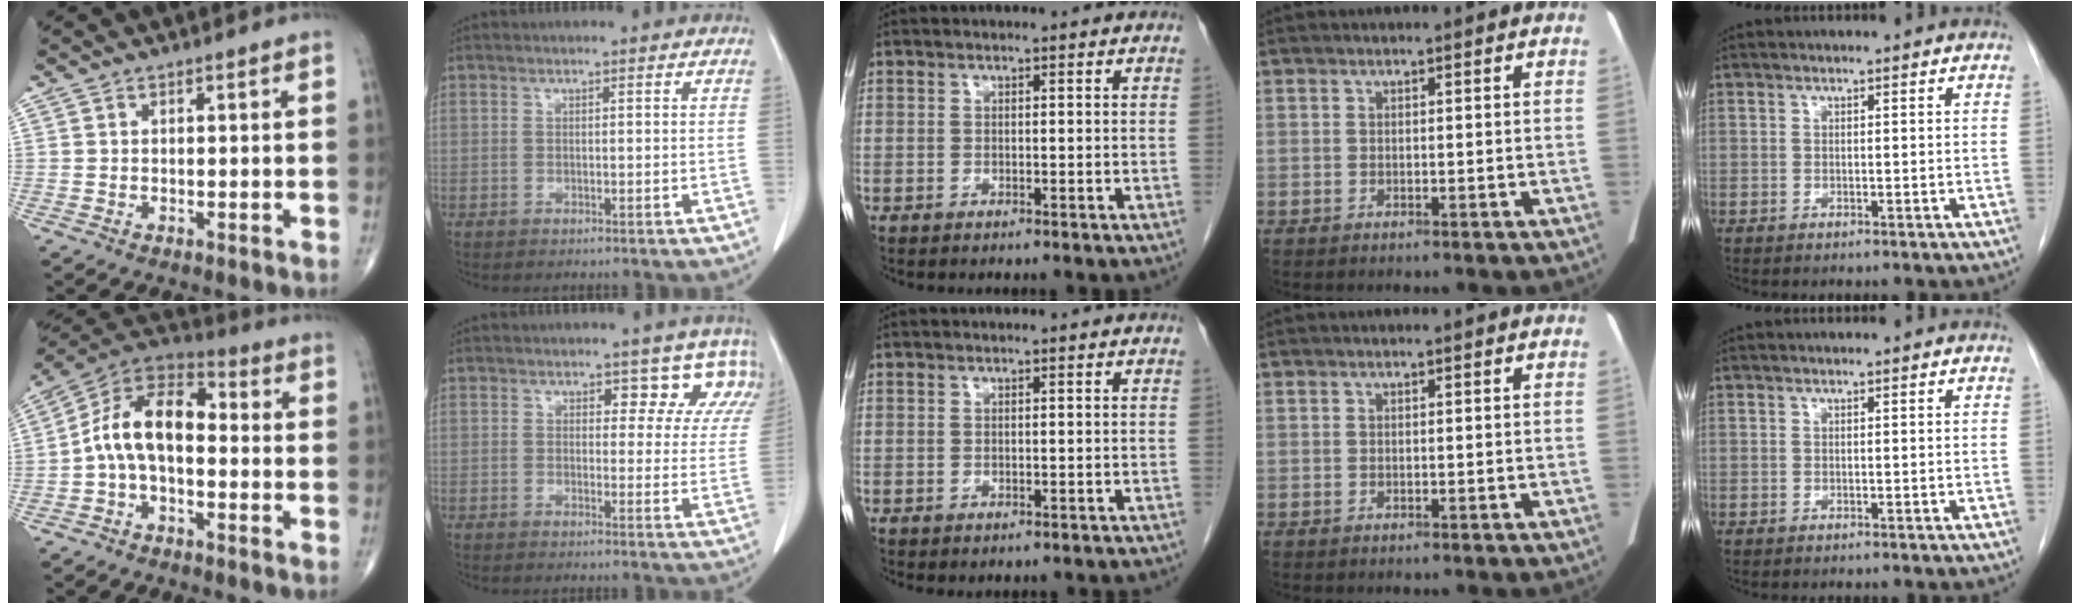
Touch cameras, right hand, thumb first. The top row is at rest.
{"thumb": {"total": 12.5, "force": [-1.1, 7.3, 10.1], "torque": [-0.165, 0.045, -0.035]}, "index": {"total": 7.0, "force": [5.1, 4.0, 2.8], "torque": [-0.005, -0.001, 0.035]}, "middle": {"total": 2.8, "force": [-2.3, 1.1, 1.1], "torque": [-0.010, -0.002, -0.024]}}